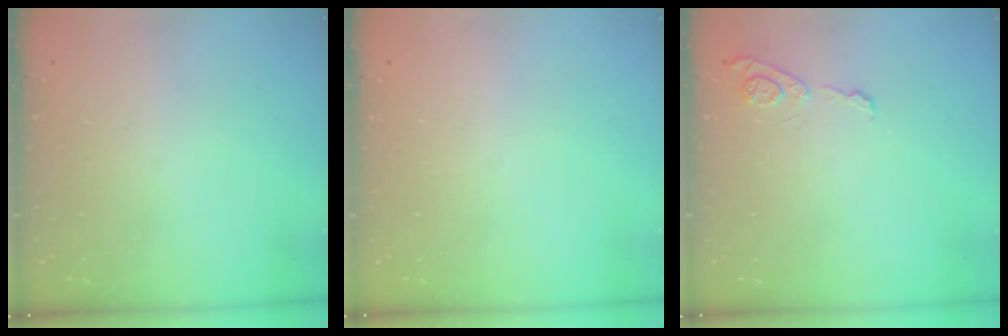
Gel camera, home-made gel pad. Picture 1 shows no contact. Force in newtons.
{"total": 0.0}
{"total": 7.6, "press": 7.5, "slide": 0.8}